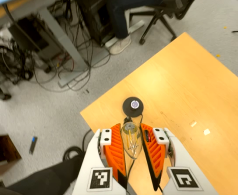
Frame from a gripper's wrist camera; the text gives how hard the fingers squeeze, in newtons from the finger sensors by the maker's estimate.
{"total": 12.0, "left": 12.3, "right": 11.8}